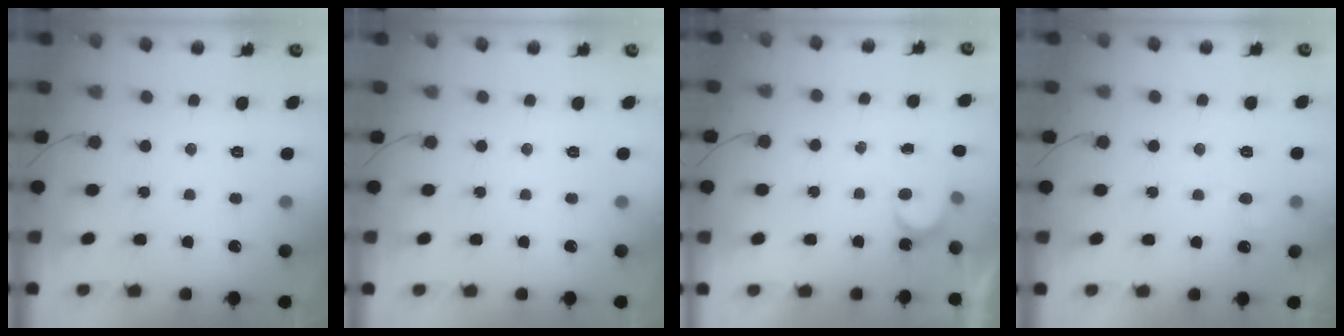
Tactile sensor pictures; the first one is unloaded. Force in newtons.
{"total": 0.0}
{"total": 2.8, "press": 2.8, "slide": 0.2}
{"total": 4.4, "press": 4.4, "slide": 0.4}